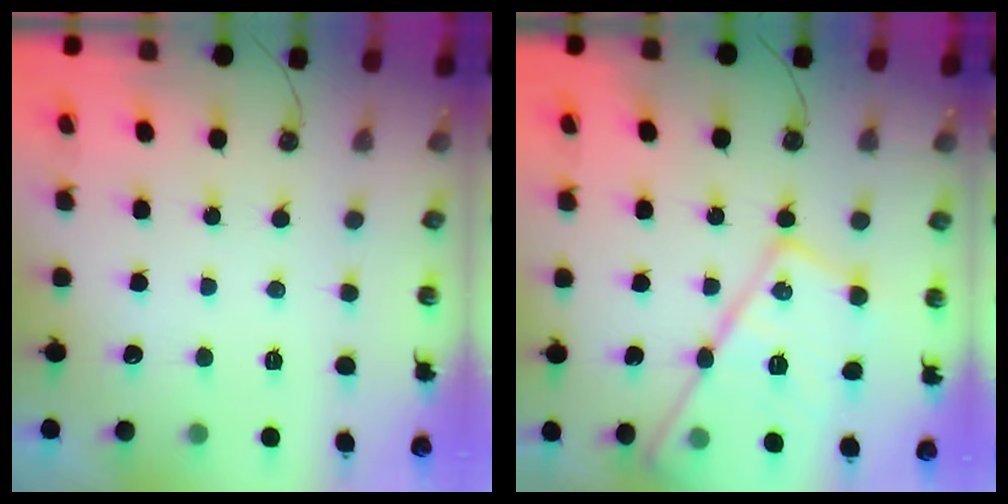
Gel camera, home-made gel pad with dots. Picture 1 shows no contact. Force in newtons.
{"total": 21.1, "press": 21.0, "slide": 1.7}